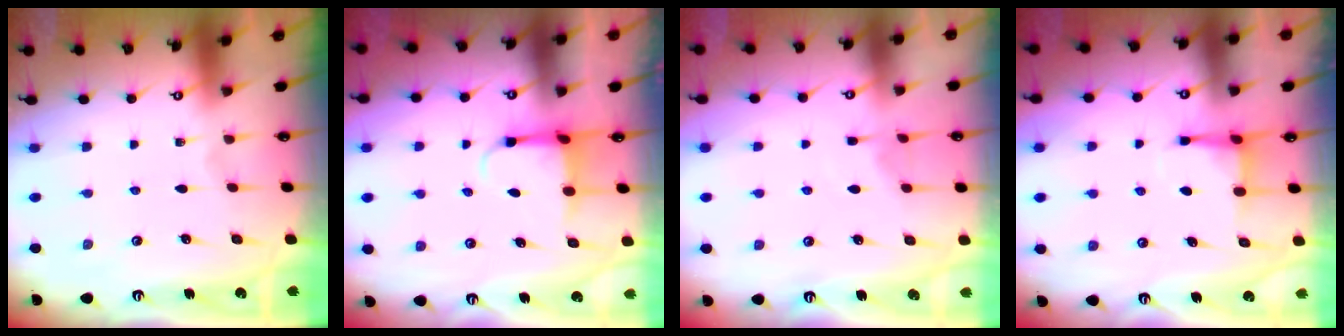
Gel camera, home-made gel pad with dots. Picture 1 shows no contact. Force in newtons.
{"total": 3.9, "press": 3.7, "slide": 1.4}
{"total": 3.9, "press": 3.8, "slide": 0.5}
{"total": 3.8, "press": 3.7, "slide": 0.5}